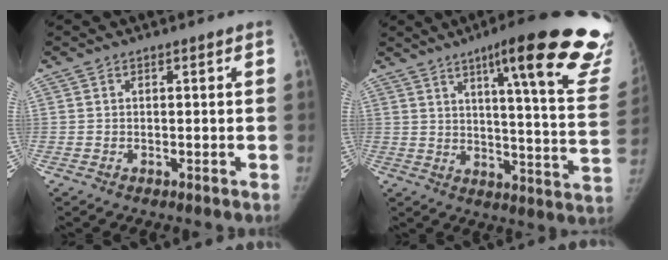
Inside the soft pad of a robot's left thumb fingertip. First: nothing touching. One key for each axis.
{"total": 27.6, "fx": 17.9, "fy": 4.2, "fz": 20.6, "tx": -0.221, "ty": -0.088, "tz": 0.228}